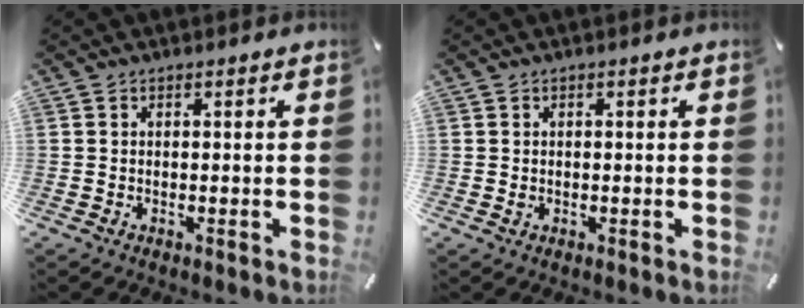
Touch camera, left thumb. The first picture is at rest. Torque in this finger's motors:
{"motor_torque": [0.10, 0.26, 0.09, -0.16, 0.00]}